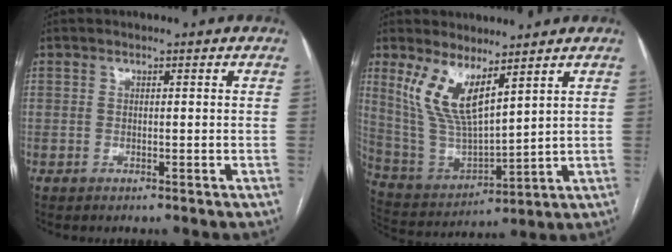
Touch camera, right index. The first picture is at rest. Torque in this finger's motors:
{"motor_torque": [0.44, 0.34, 0.31, 0.16]}